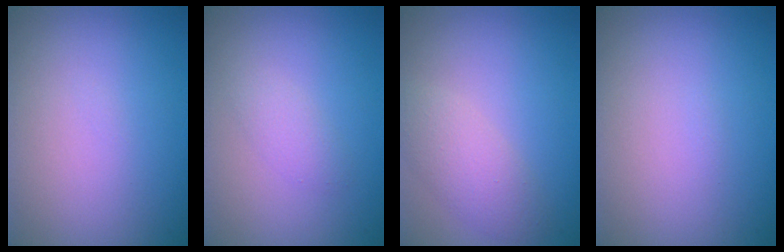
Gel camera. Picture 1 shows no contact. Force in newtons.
{"total": 1.4, "press": 1.4, "slide": 0.1}
{"total": 2.7, "press": 2.7, "slide": 0.1}
{"total": 0.0}